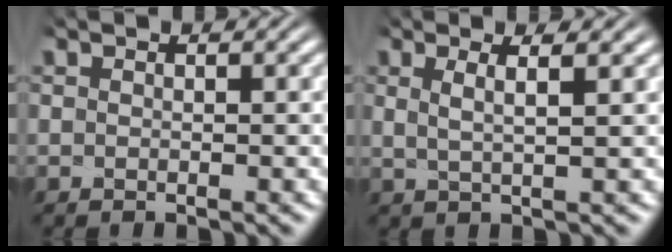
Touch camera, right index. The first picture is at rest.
{"total": 2.5, "force": [0.6, 1.0, 2.3], "torque": [-0.048, -0.004, 0.011]}